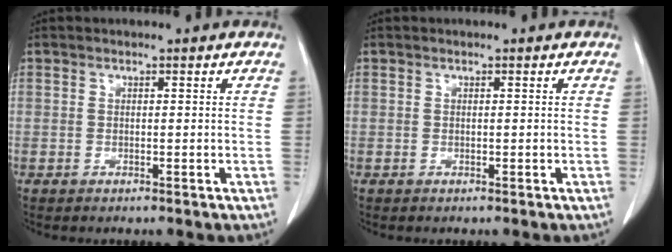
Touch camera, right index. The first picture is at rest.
{"total": 0.0}